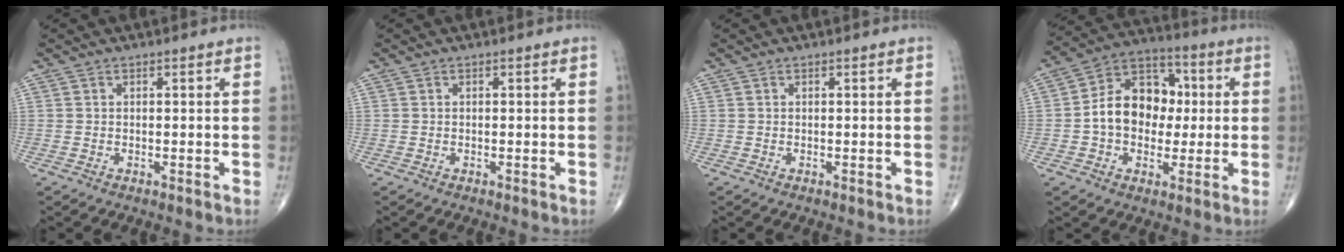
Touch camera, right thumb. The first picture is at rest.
{"total": 0.0}
{"total": 0.0}
{"total": 14.0, "force": [0.0, 10.4, 9.3], "torque": [-0.113, 0.033, -0.008]}